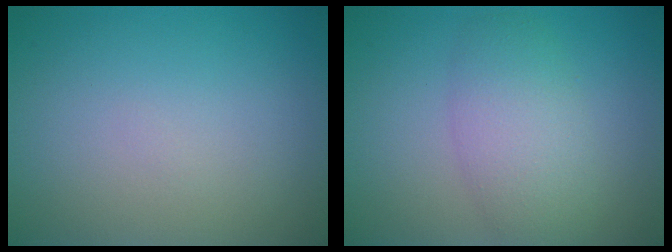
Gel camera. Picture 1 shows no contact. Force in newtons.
{"total": 4.3, "press": 4.3, "slide": 0.3}